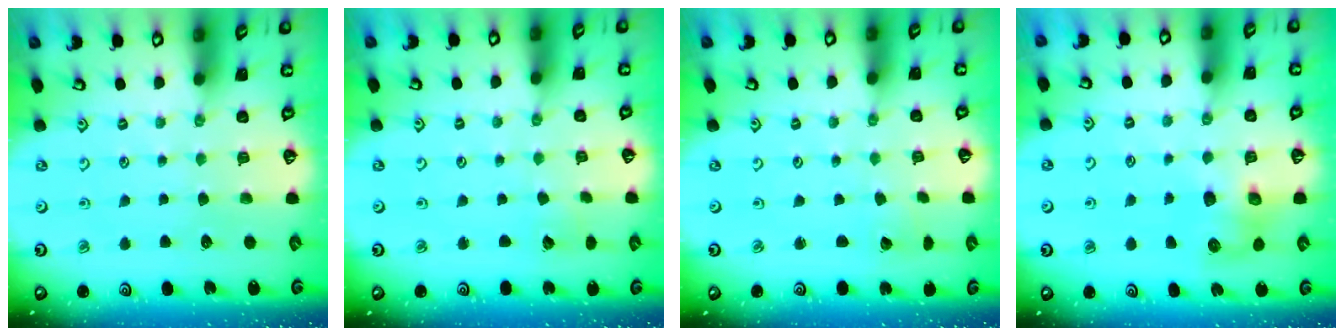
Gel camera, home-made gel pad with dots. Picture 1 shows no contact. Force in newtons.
{"total": 3.4, "press": 3.3, "slide": 0.6}
{"total": 1.3, "press": 1.3, "slide": 0.0}
{"total": 7.4, "press": 7.4, "slide": 0.8}